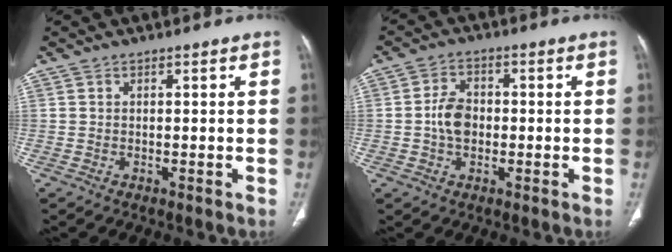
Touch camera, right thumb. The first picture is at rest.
{"total": 5.8, "force": [-0.6, 4.2, 3.9], "torque": [-0.059, 0.012, -0.015]}